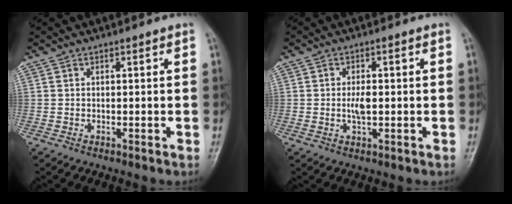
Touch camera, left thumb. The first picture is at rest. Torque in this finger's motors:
{"motor_torque": [1.29, 1.45, 0.38, 0.25, 0.09]}